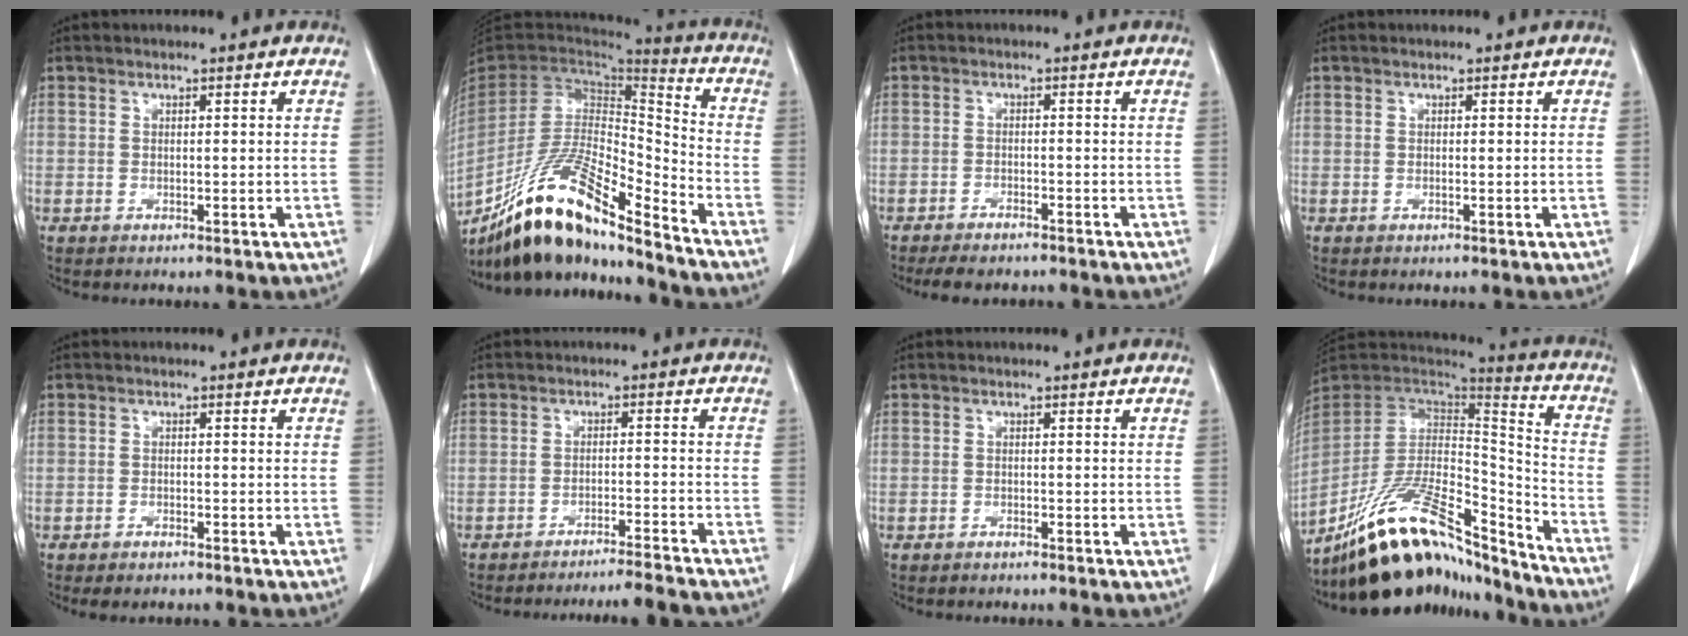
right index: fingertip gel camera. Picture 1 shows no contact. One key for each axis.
{"total": 19.8, "fx": -15.3, "fy": 3.0, "fz": 12.2, "tx": -0.238, "ty": -0.005, "tz": -0.282}
{"total": 6.1, "fx": -5.5, "fy": 1.5, "fz": 2.3, "tx": -0.026, "ty": -0.007, "tz": -0.081}
{"total": 0.0}
{"total": 2.5, "fx": -2.1, "fy": 0.8, "fz": 1.2, "tx": -0.017, "ty": -0.003, "tz": -0.026}
{"total": 9.3, "fx": -8.9, "fy": -1.5, "fz": 2.2, "tx": -0.015, "ty": -0.015, "tz": -0.129}
{"total": 0.8, "fx": -0.8, "fy": 0.2, "fz": 0.2, "tx": -0.009, "ty": -0.001, "tz": -0.012}
{"total": 22.4, "fx": -18.0, "fy": 5.8, "fz": 12.1, "tx": -0.208, "ty": 0.023, "tz": -0.307}